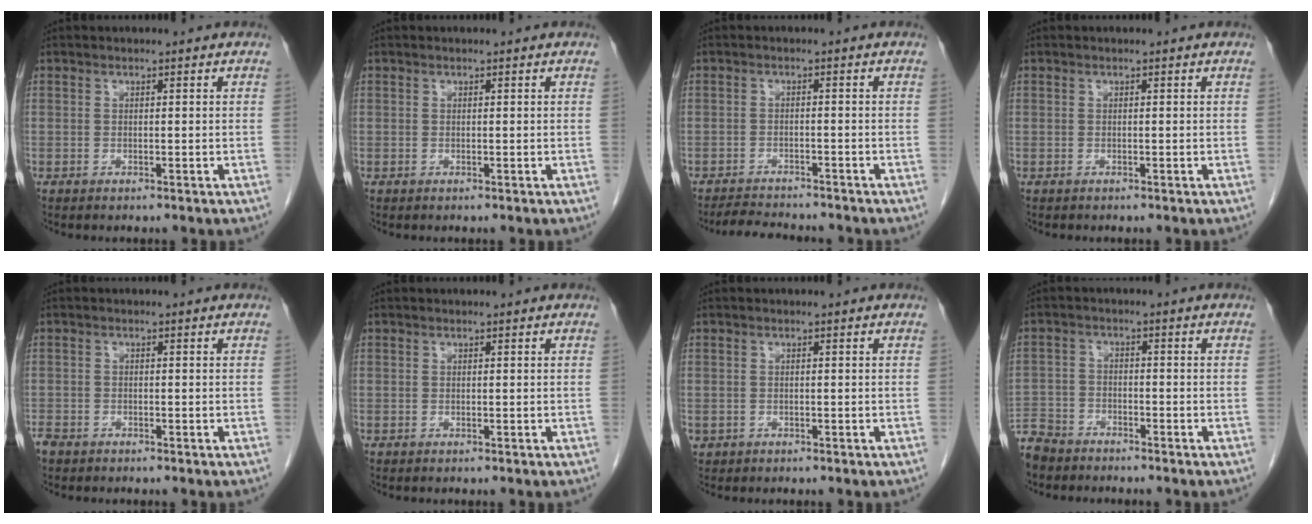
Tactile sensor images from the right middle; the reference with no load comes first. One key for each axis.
{"total": 0.0}
{"total": 6.1, "fx": -5.8, "fy": 0.9, "fz": 1.6, "tx": -0.026, "ty": -0.011, "tz": -0.091}
{"total": 0.0}
{"total": 2.0, "fx": -1.6, "fy": 1.0, "fz": 0.5, "tx": -0.013, "ty": -0.002, "tz": -0.028}
{"total": 0.0}
{"total": 0.9, "fx": -0.3, "fy": 0.8, "fz": 0.2, "tx": -0.006, "ty": 0.003, "tz": 0.002}
{"total": 7.0, "fx": -6.2, "fy": 2.9, "fz": 1.2, "tx": -0.028, "ty": -0.008, "tz": -0.118}